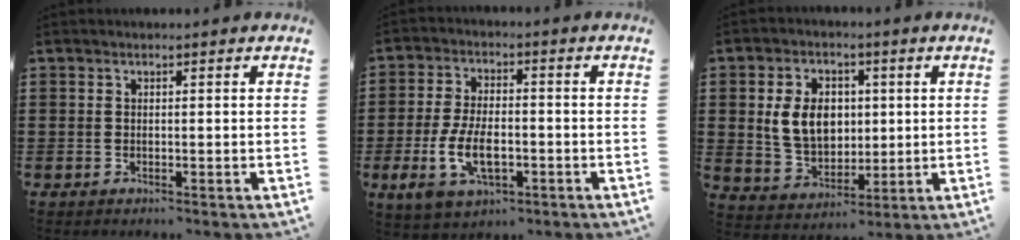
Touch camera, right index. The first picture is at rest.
{"total": 8.5, "force": [-2.5, 4.3, 6.9], "torque": [-0.155, -0.005, -0.049]}
{"total": 8.4, "force": [1.2, 6.4, 5.4], "torque": [-0.112, 0.014, 0.019]}